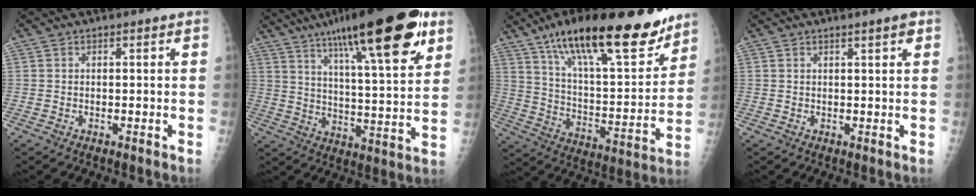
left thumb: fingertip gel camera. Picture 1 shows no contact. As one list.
[{"total": 26.1, "force": [15.2, 5.6, 20.5], "torque": [-0.303, -0.037, 0.235]}, {"total": 26.8, "force": [18.2, 8.0, 18.0], "torque": [-0.254, -0.063, 0.298]}, {"total": 1.8, "force": [1.2, 0.0, 1.4], "torque": [-0.020, -0.005, 0.017]}]